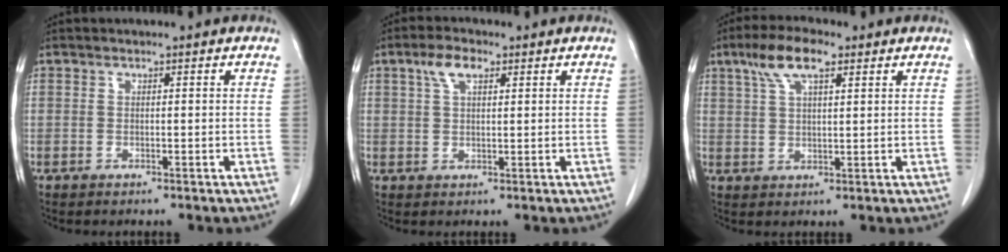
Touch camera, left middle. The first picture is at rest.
{"total": 4.0, "force": [2.0, 1.7, 3.0], "torque": [-0.066, 0.011, 0.041]}
{"total": 7.1, "force": [4.1, 2.0, 5.4], "torque": [-0.114, 0.019, 0.077]}